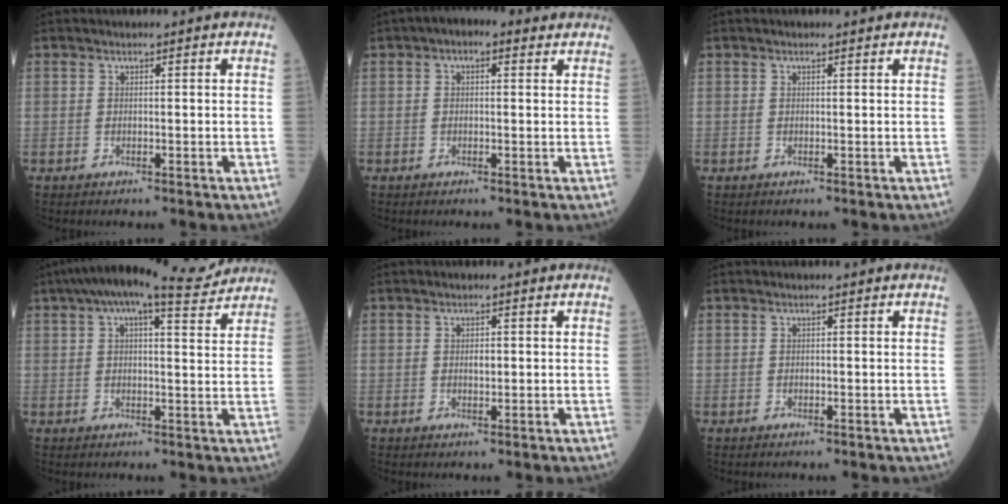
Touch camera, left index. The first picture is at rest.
{"total": 3.5, "force": [1.8, 1.8, 2.4], "torque": [-0.036, 0.024, 0.020]}
{"total": 0.6, "force": [0.4, 0.1, 0.4], "torque": [-0.012, 0.003, 0.005]}
{"total": 12.0, "force": [10.1, 1.7, 6.4], "torque": [-0.111, 0.031, 0.136]}
{"total": 1.3, "force": [0.2, 0.6, 1.1], "torque": [-0.020, 0.000, 0.004]}
{"total": 0.0}